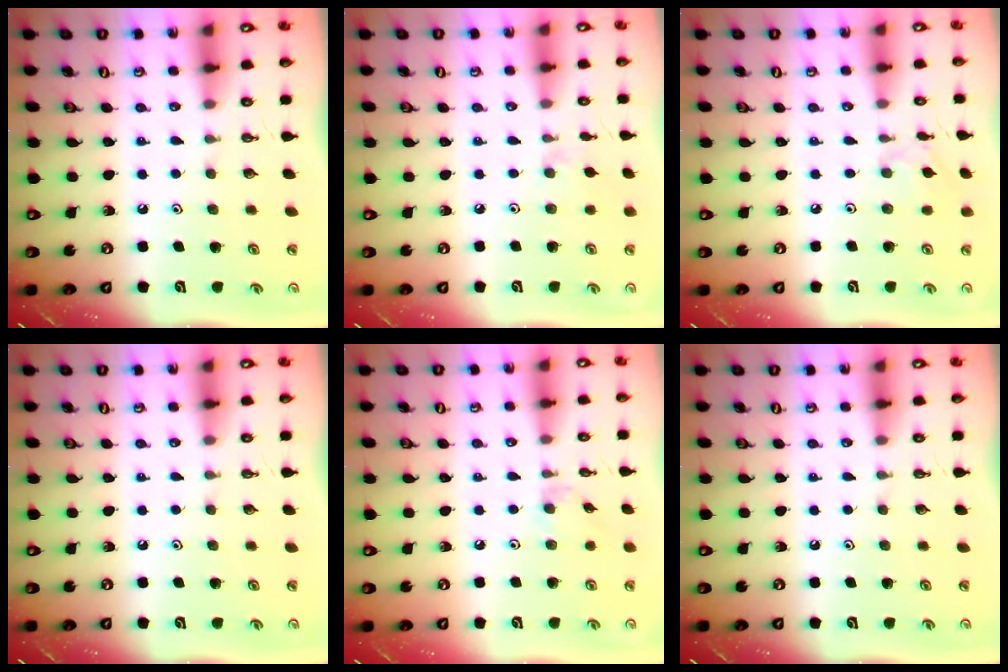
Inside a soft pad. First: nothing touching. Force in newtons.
{"total": 1.2, "press": 1.1, "slide": 0.4}
{"total": 3.5, "press": 3.5, "slide": 0.5}
{"total": 0.0}
{"total": 4.5, "press": 4.4, "slide": 0.6}
{"total": 0.0}